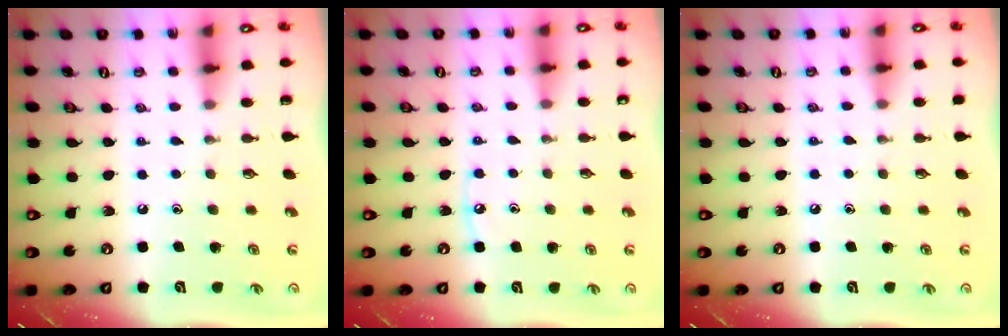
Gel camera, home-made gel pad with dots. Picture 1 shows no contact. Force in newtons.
{"total": 3.1, "press": 3.1, "slide": 0.5}
{"total": 2.9, "press": 2.9, "slide": 0.4}